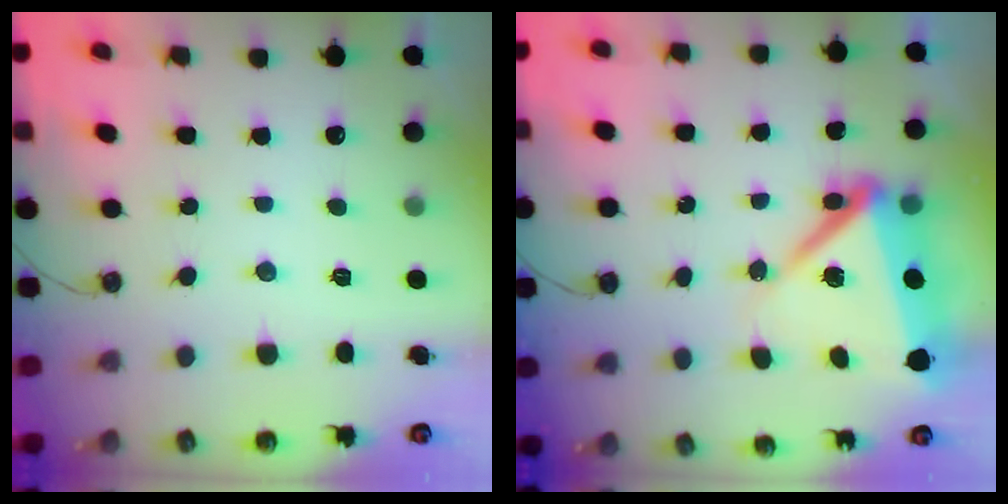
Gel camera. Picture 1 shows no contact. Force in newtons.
{"total": 11.8, "press": 11.6, "slide": 1.9}